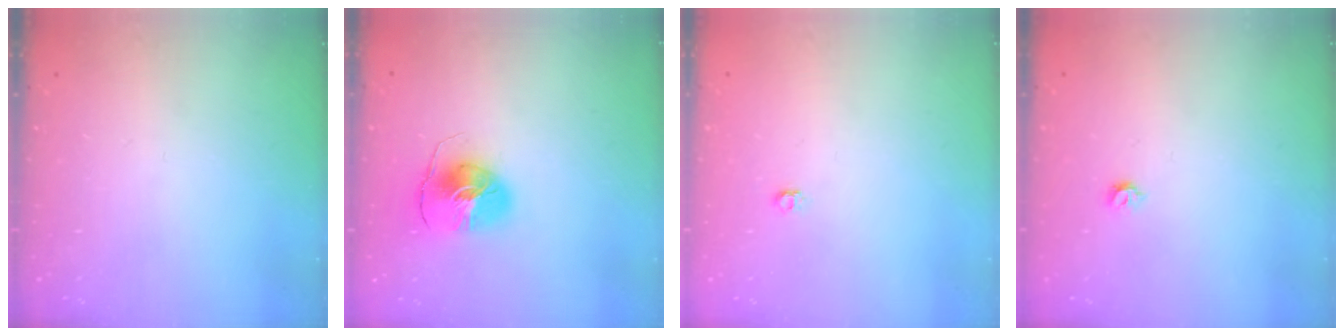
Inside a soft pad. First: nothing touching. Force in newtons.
{"total": 8.2, "press": 8.1, "slide": 1.3}
{"total": 3.7, "press": 3.7, "slide": 0.4}
{"total": 3.9, "press": 3.8, "slide": 0.8}